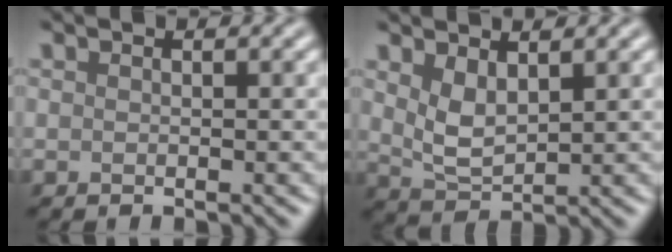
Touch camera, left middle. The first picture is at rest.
{"total": 2.9, "force": [1.4, 1.4, 2.2], "torque": [-0.052, -0.005, 0.034]}